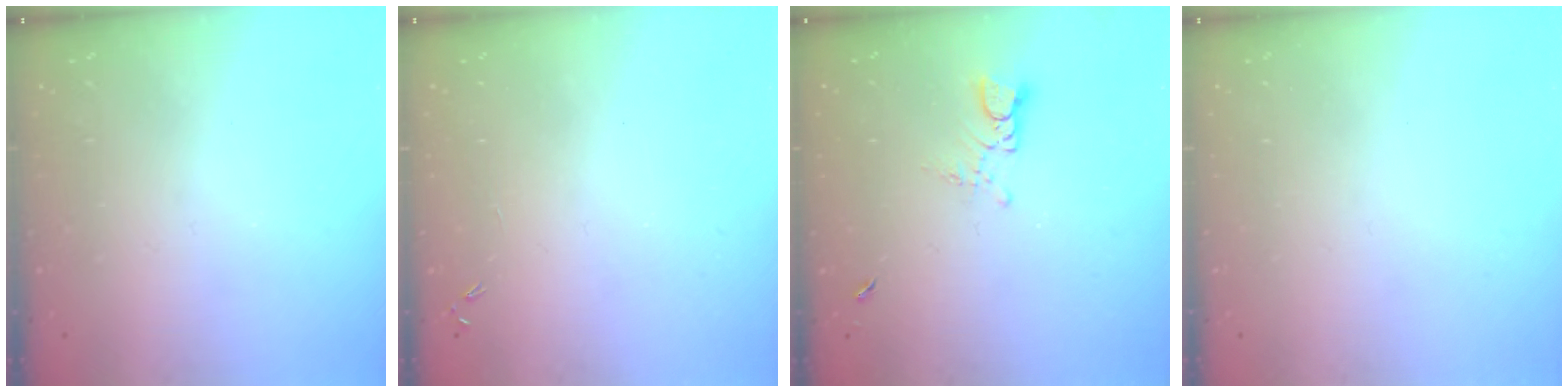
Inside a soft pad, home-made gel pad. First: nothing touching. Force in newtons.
{"total": 0.0}
{"total": 3.1, "press": 3.1, "slide": 0.3}
{"total": 0.0}